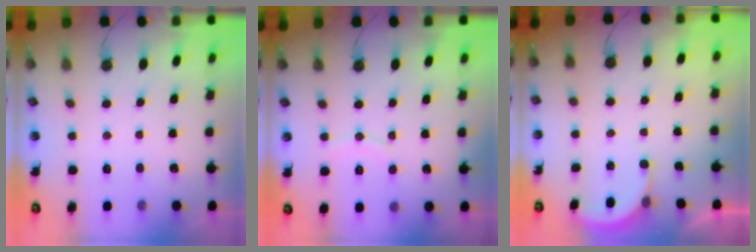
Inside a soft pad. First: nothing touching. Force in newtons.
{"total": 4.5, "press": 4.5, "slide": 0.6}
{"total": 1.6, "press": 1.6, "slide": 0.3}